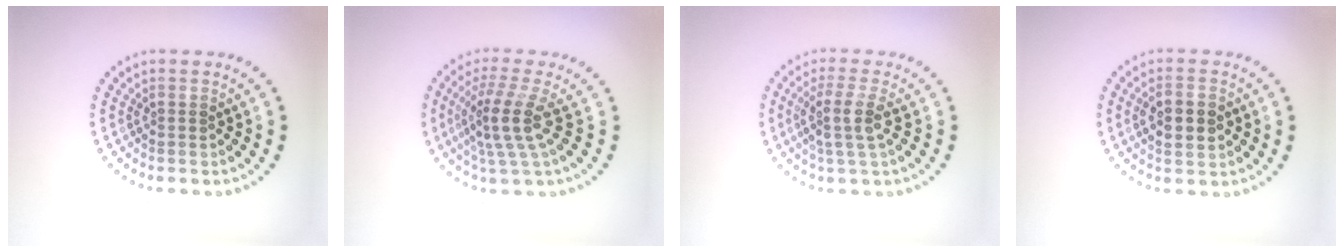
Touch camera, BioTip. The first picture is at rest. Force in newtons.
{"total": 4.1, "press": 3.1, "slide": 2.7}
{"total": 3.1, "press": 2.5, "slide": 2.0}
{"total": 3.2, "press": 3.2, "slide": 0.1}